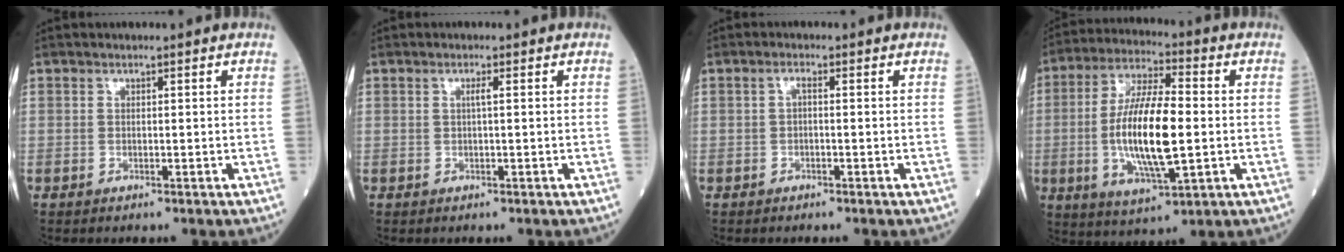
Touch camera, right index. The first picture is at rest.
{"total": 0.8, "force": [0.2, -0.2, 0.8], "torque": [-0.014, 0.001, 0.003]}
{"total": 1.0, "force": [0.0, 0.2, 1.0], "torque": [-0.018, 0.002, -0.002]}
{"total": 14.5, "force": [-1.3, 3.4, 14.1], "torque": [-0.278, -0.004, -0.021]}